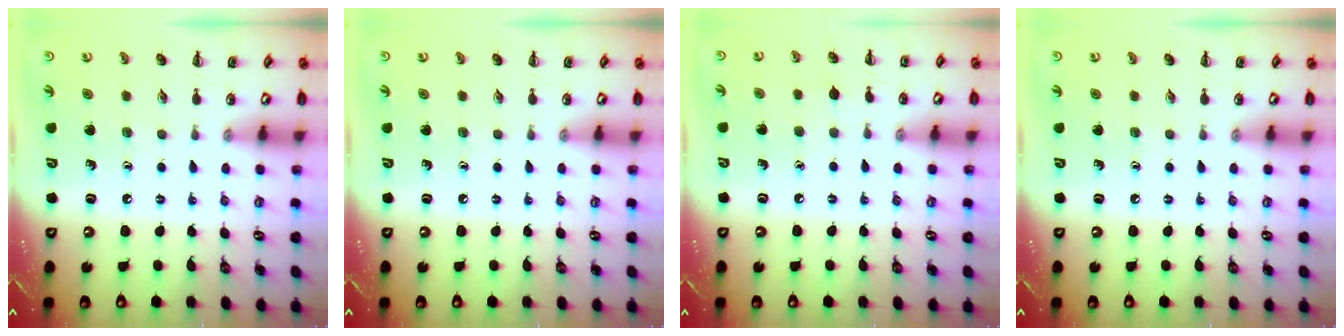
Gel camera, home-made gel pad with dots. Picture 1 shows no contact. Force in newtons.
{"total": 0.0}
{"total": 5.1, "press": 4.8, "slide": 1.5}
{"total": 0.0}